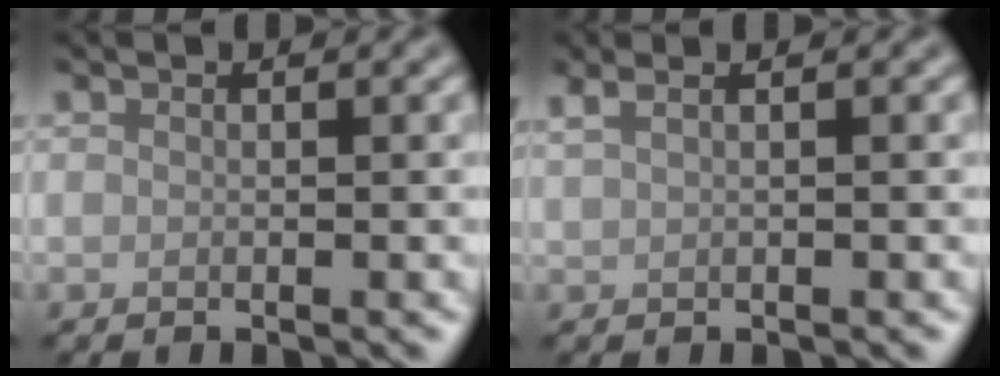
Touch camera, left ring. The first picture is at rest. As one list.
[{"total": 2.6, "force": [1.6, 1.1, 1.6], "torque": [-0.023, 0.009, 0.008]}]